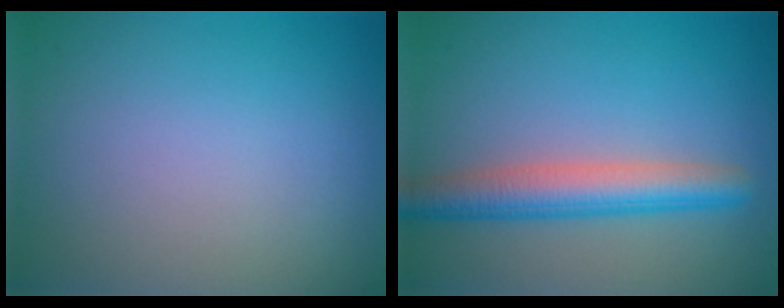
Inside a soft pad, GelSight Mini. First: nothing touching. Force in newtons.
{"total": 4.5, "press": 4.5, "slide": 0.1}